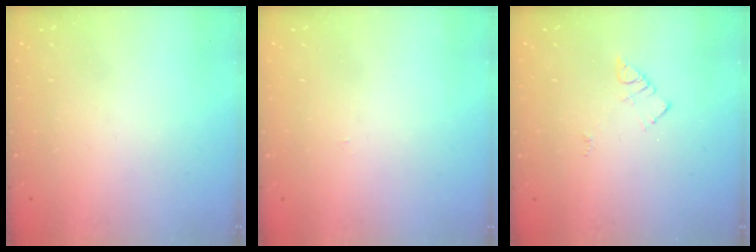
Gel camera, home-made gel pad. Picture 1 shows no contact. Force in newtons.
{"total": 2.2, "press": 2.2, "slide": 0.3}
{"total": 3.7, "press": 3.7, "slide": 0.3}